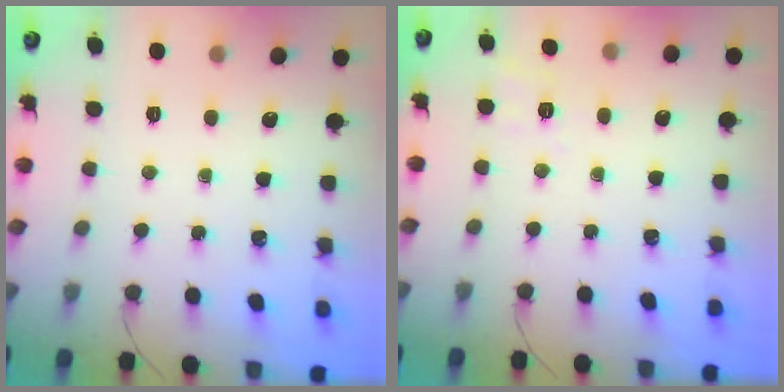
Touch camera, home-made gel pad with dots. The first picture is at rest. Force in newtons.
{"total": 2.2, "press": 0.9, "slide": 2.0}